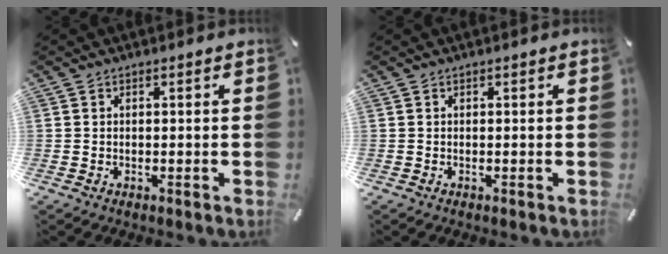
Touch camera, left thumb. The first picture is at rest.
{"total": 0.0}